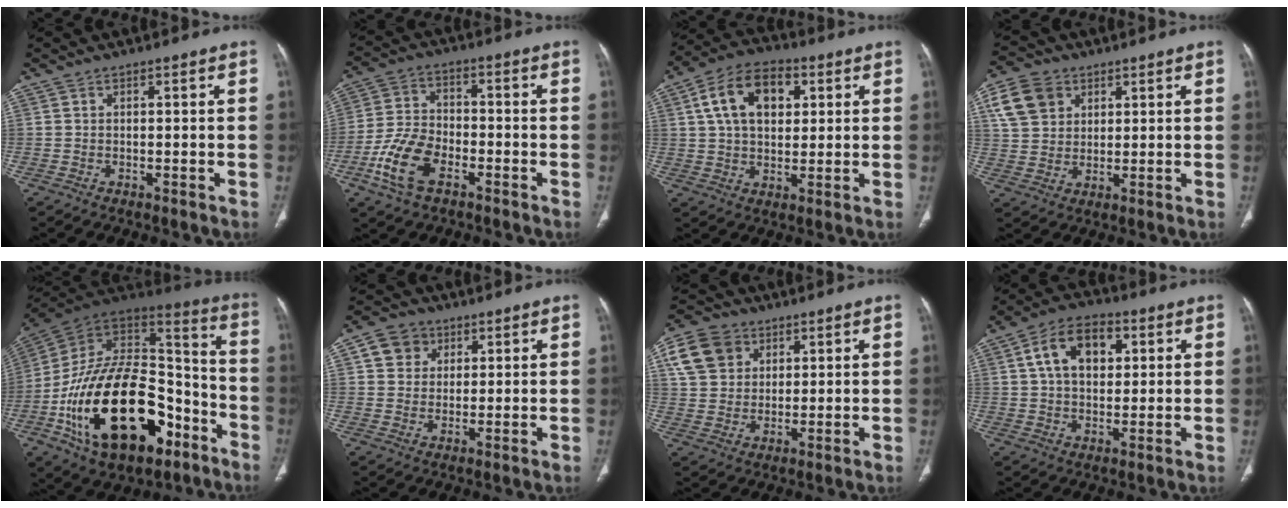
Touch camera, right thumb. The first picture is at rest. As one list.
[{"total": 10.9, "force": [-5.2, 6.1, 7.5], "torque": [-0.157, 0.020, -0.100]}, {"total": 13.7, "force": [4.1, 8.7, 9.7], "torque": [-0.145, 0.007, 0.066]}, {"total": 9.8, "force": [4.2, 7.6, 4.6], "torque": [-0.071, -0.004, 0.081]}, {"total": 34.3, "force": [-13.5, 18.4, 25.5], "torque": [-0.463, 0.054, -0.211]}, {"total": 6.4, "force": [2.5, 5.5, 2.0], "torque": [-0.009, -0.004, 0.042]}, {"total": 11.3, "force": [4.6, 9.0, 5.0], "torque": [-0.079, -0.001, 0.087]}, {"total": 11.3, "force": [3.3, 7.2, 8.1], "torque": [-0.116, 0.009, 0.049]}]